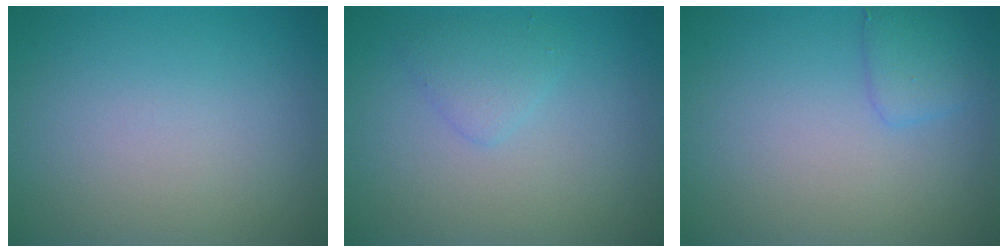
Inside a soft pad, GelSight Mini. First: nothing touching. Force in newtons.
{"total": 1.7, "press": 1.7, "slide": 0.2}
{"total": 1.7, "press": 1.7, "slide": 0.1}